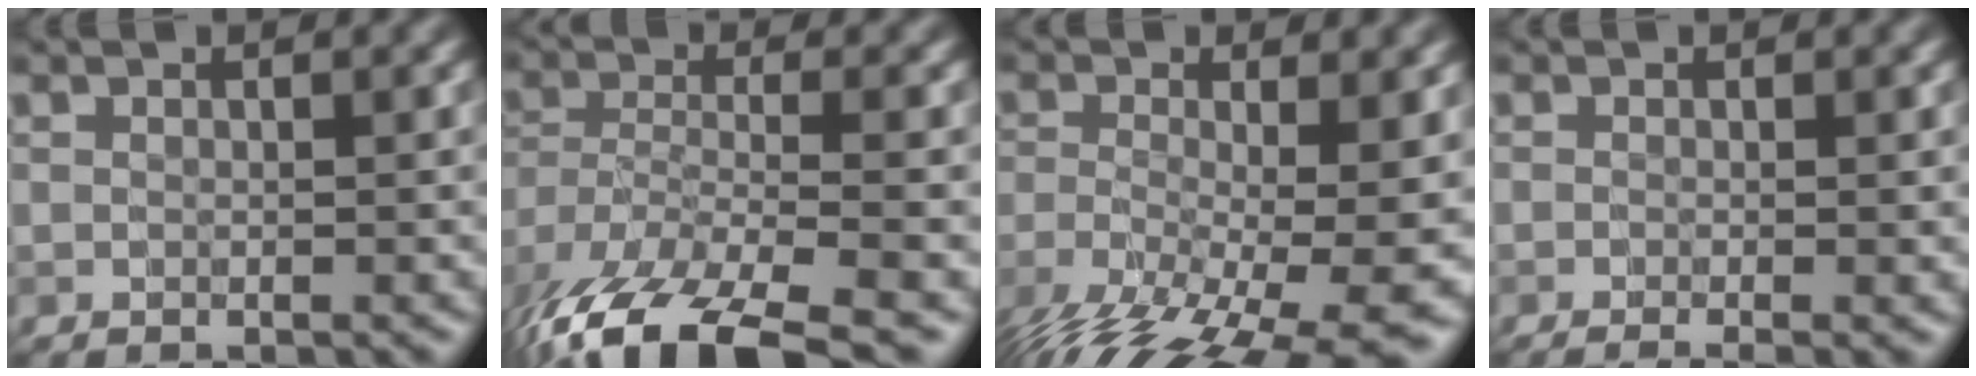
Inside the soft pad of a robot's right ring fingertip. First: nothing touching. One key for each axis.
{"total": 12.3, "fx": -8.2, "fy": 5.0, "fz": 7.6, "tx": -0.176, "ty": -0.045, "tz": -0.123}
{"total": 12.2, "fx": -5.8, "fy": 4.7, "fz": 9.7, "tx": -0.187, "ty": -0.022, "tz": -0.089}
{"total": 3.0, "fx": -0.9, "fy": 1.2, "fz": 2.6, "tx": -0.034, "ty": -0.009, "tz": -0.012}